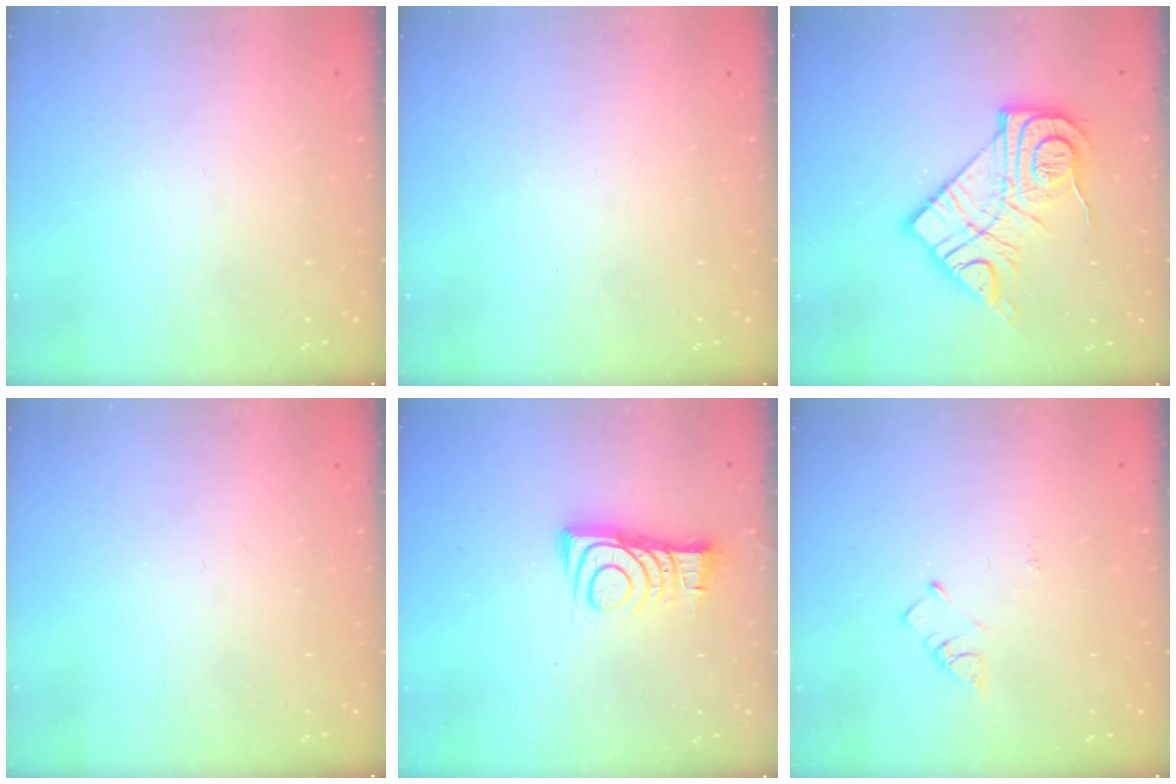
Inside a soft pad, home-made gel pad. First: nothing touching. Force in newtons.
{"total": 0.0}
{"total": 17.7, "press": 17.6, "slide": 1.1}
{"total": 0.0}
{"total": 10.7, "press": 10.7, "slide": 0.4}
{"total": 3.2, "press": 3.2, "slide": 0.5}